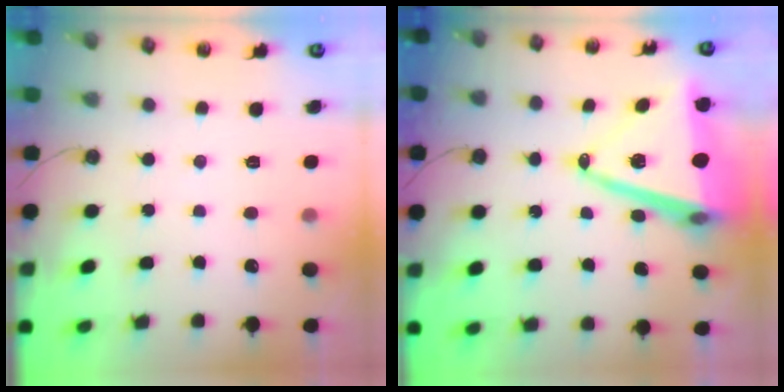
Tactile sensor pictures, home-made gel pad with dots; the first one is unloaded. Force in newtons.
{"total": 16.6, "press": 16.1, "slide": 4.0}